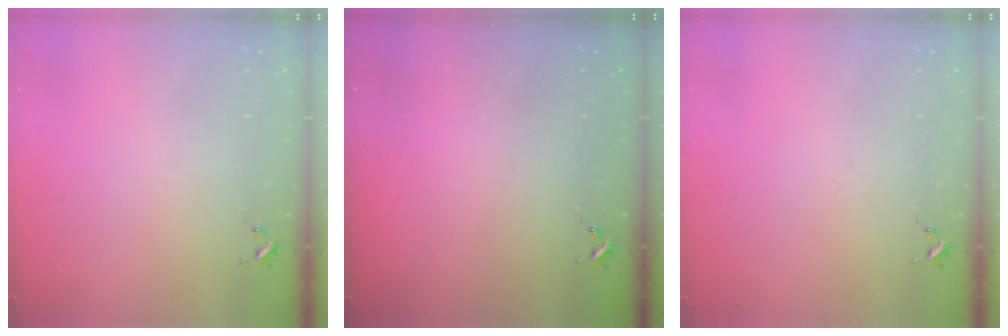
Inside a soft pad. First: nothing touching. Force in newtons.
{"total": 0.0}
{"total": 0.0}